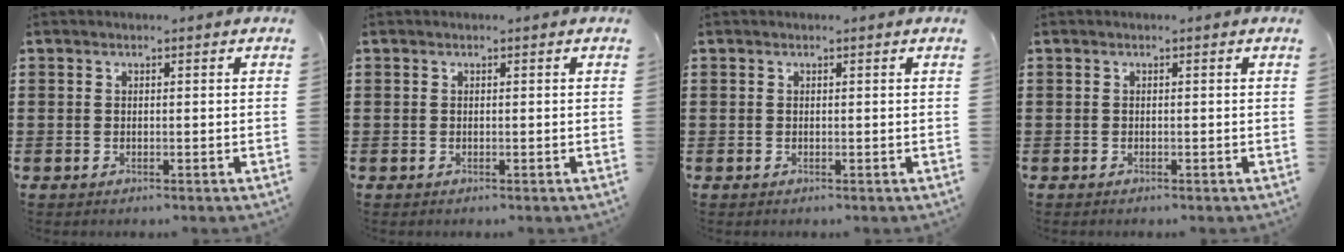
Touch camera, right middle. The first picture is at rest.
{"total": 0.0}
{"total": 0.0}
{"total": 0.0}